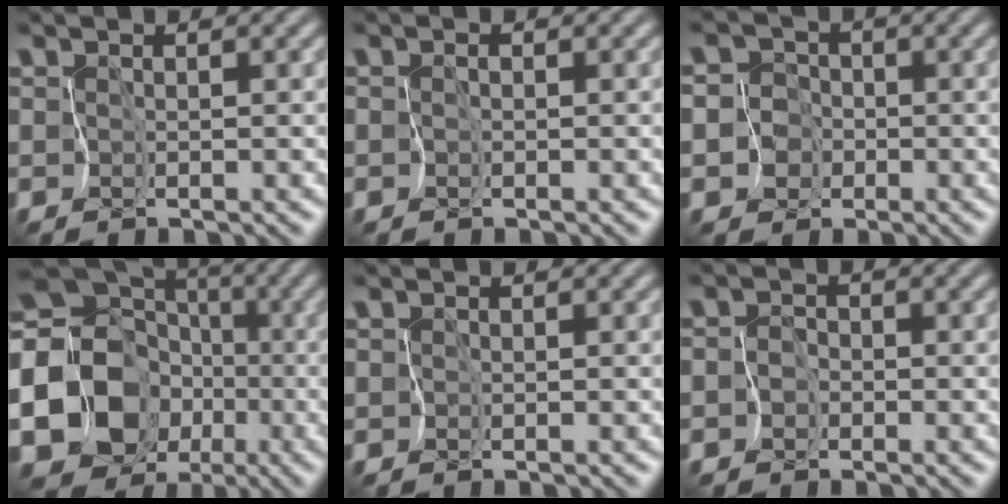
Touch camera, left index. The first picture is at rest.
{"total": 0.7, "force": [-0.4, 0.5, 0.2], "torque": [0.007, 0.004, -0.006]}
{"total": 6.8, "force": [-2.6, 6.2, 1.2], "torque": [-0.022, -0.002, -0.074]}
{"total": 18.6, "force": [-4.3, 15.9, 8.6], "torque": [-0.184, 0.004, -0.101]}
{"total": 0.0}
{"total": 2.4, "force": [-1.3, 2.0, 0.2], "torque": [0.019, 0.004, -0.035]}